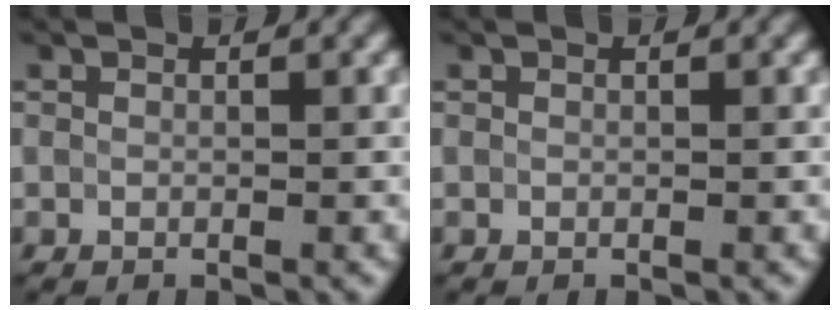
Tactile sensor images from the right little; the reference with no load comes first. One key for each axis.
{"total": 0.0}